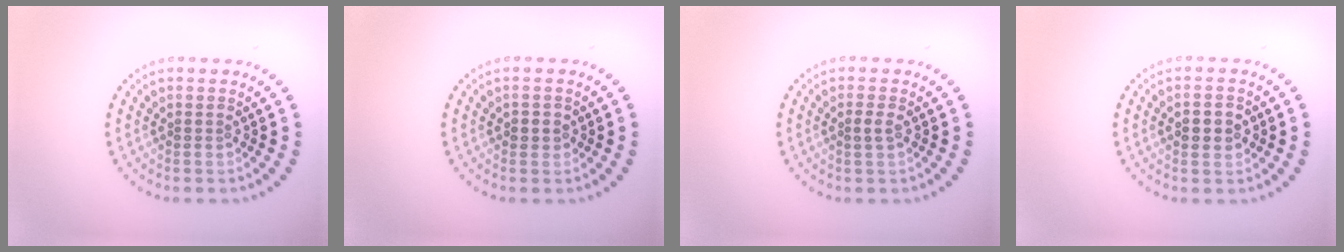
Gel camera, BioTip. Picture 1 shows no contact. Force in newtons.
{"total": 1.1, "press": 1.1, "slide": 0.4}
{"total": 1.0, "press": 0.9, "slide": 0.5}
{"total": 2.9, "press": 2.9, "slide": 0.2}